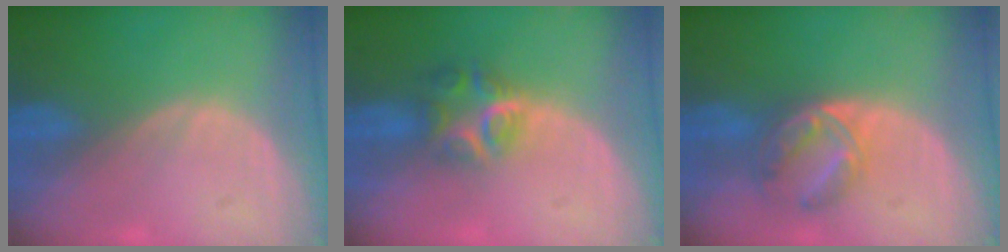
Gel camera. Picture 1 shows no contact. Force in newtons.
{"total": 5.9, "press": 5.4, "slide": 2.5}
{"total": 6.7, "press": 5.9, "slide": 3.0}